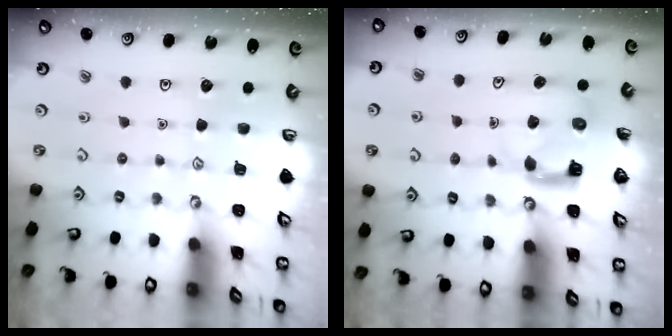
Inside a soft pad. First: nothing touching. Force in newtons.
{"total": 4.6, "press": 4.5, "slide": 0.4}